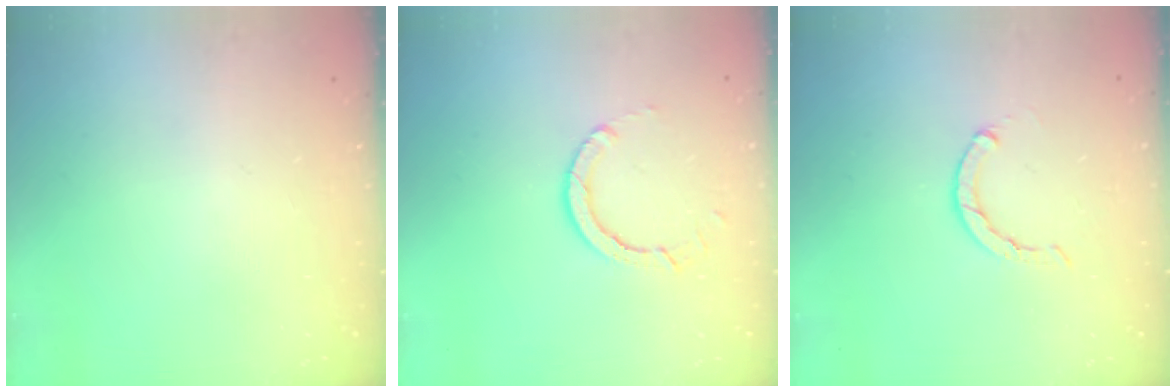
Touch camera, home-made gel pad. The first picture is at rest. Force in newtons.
{"total": 5.6, "press": 5.6, "slide": 0.2}
{"total": 1.6, "press": 1.5, "slide": 0.4}